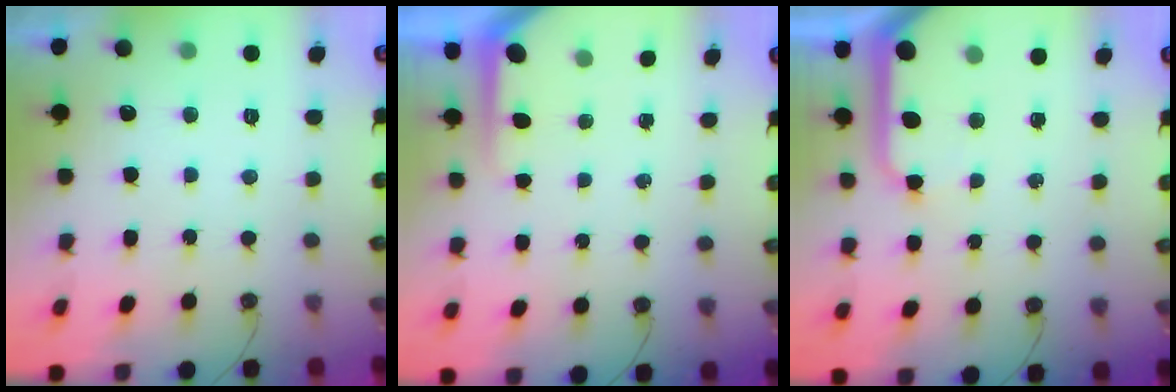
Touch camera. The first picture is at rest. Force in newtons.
{"total": 4.8, "press": 4.7, "slide": 0.5}
{"total": 10.3, "press": 10.2, "slide": 1.2}